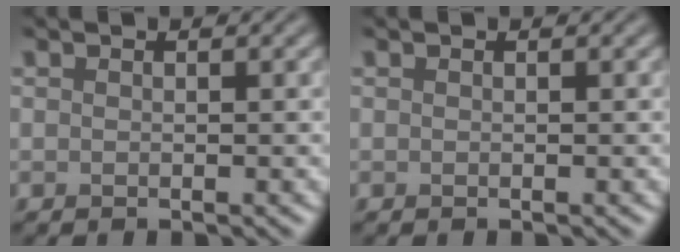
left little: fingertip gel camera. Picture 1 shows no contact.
{"total": 0.0}